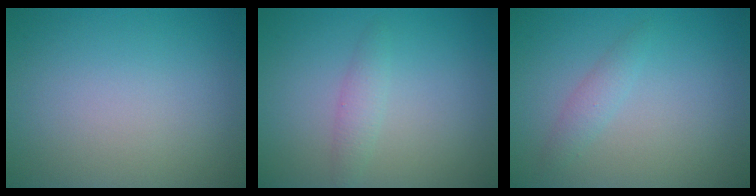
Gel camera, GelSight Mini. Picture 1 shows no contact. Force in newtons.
{"total": 1.5, "press": 1.5, "slide": 0.1}
{"total": 1.4, "press": 1.4, "slide": 0.0}